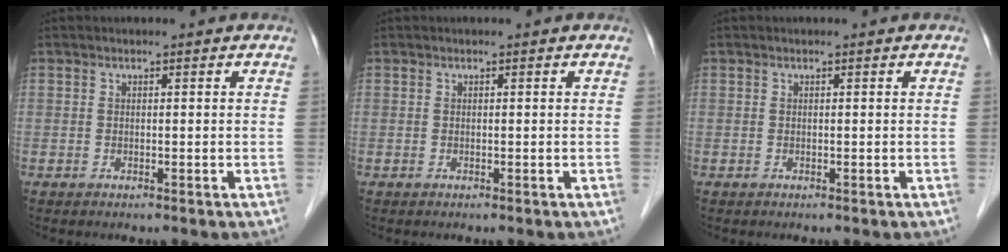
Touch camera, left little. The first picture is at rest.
{"total": 0.0}
{"total": 0.0}